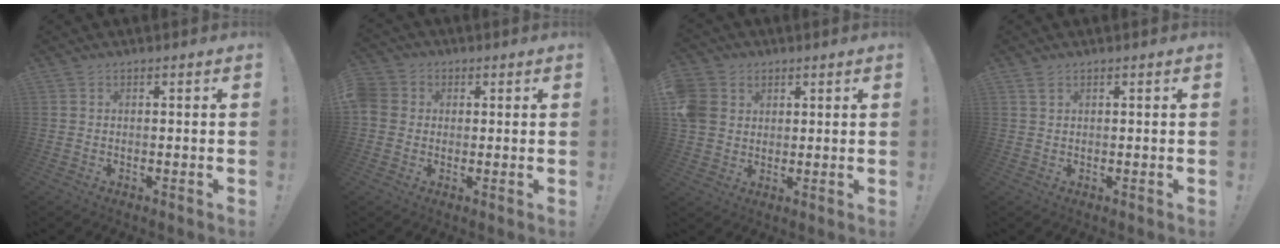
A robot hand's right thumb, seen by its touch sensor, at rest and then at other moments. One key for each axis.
{"total": 4.9, "fx": 0.1, "fy": 4.6, "fz": 1.6, "tx": -0.040, "ty": 0.013, "tz": 0.004}
{"total": 7.8, "fx": 2.4, "fy": 6.9, "fz": 2.8, "tx": -0.060, "ty": -0.008, "tz": 0.050}
{"total": 1.7, "fx": 1.1, "fy": 0.7, "fz": 1.0, "tx": -0.021, "ty": 0.001, "tz": 0.020}